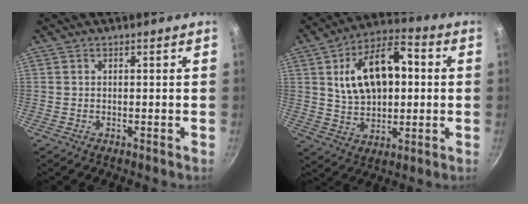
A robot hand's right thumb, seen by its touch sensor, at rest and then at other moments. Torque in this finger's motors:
{"motor_torque": [0.94, 3.59, 1.23, -0.34, 0.14]}